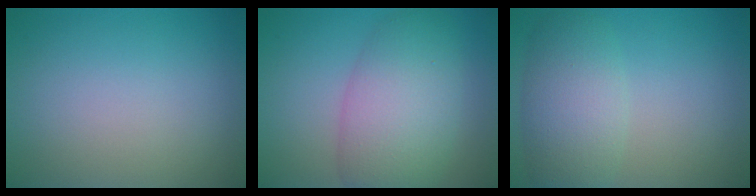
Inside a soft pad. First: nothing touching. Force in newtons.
{"total": 7.4, "press": 7.4, "slide": 0.3}
{"total": 4.8, "press": 4.8, "slide": 0.2}